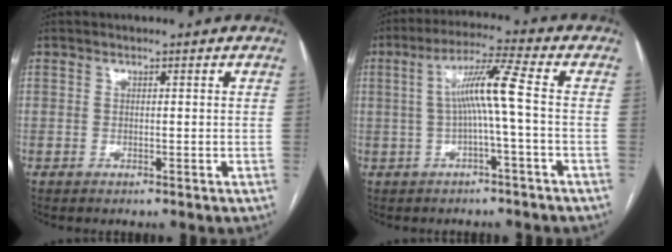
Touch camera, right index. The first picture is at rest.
{"total": 7.4, "force": [-0.1, -0.8, 7.4], "torque": [-0.134, 0.020, -0.001]}